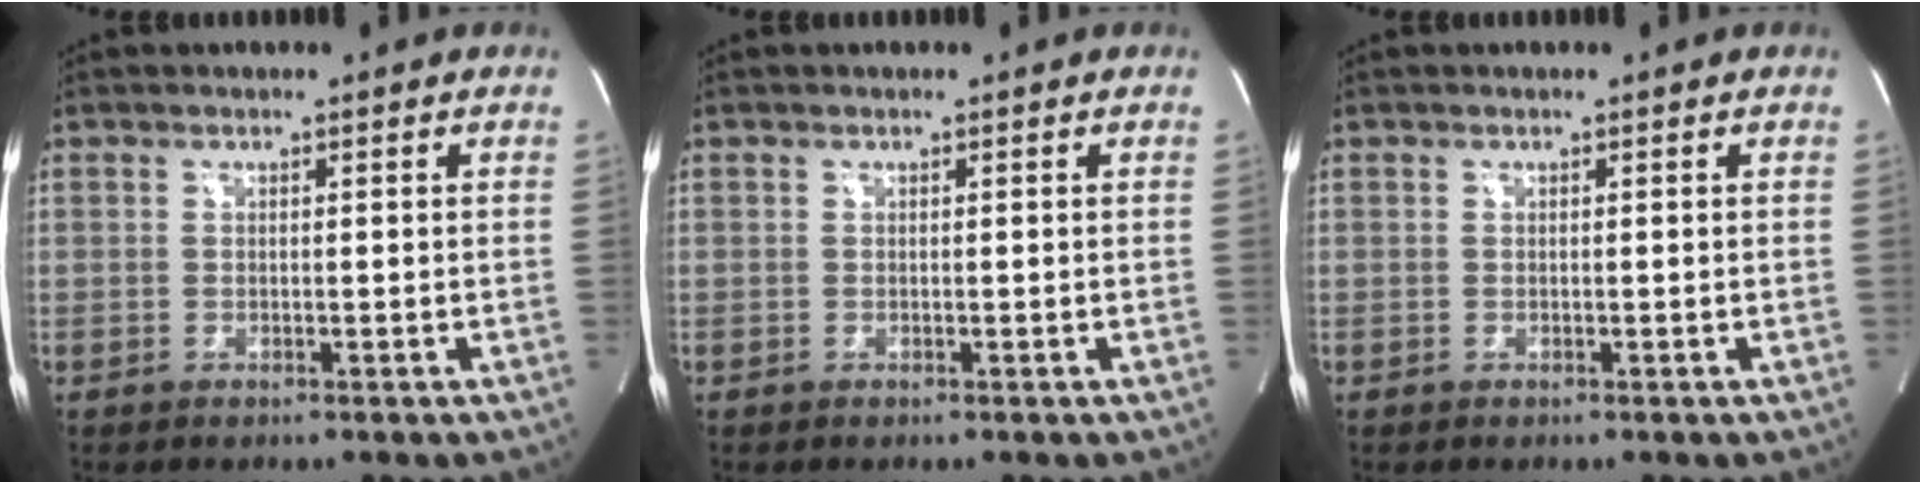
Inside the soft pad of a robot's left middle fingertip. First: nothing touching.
{"total": 0.0}
{"total": 0.0}